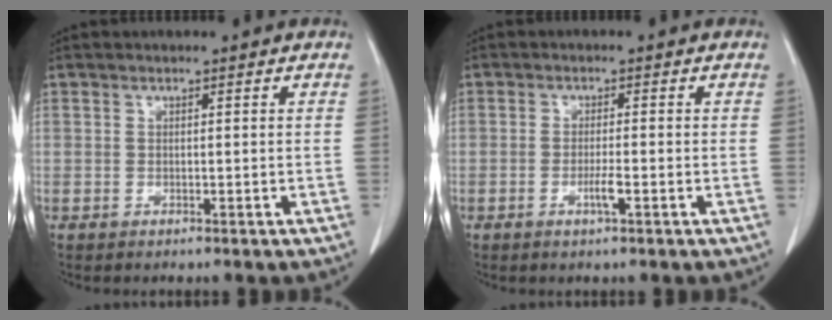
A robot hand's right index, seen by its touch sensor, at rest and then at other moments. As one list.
[{"total": 2.3, "force": [-0.9, 0.0, 2.2], "torque": [-0.040, -0.002, -0.017]}]